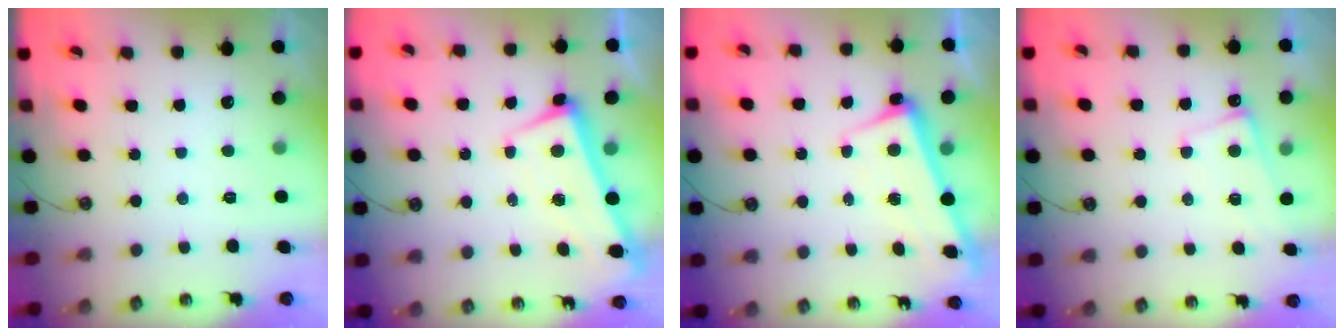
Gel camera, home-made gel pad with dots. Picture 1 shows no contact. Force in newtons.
{"total": 1.5, "press": 0.5, "slide": 1.4}
{"total": 2.3, "press": 2.2, "slide": 0.7}
{"total": 2.1, "press": 2.1, "slide": 0.5}